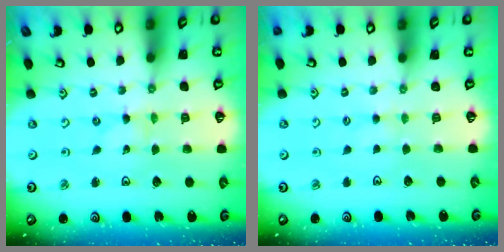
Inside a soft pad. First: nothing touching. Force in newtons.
{"total": 1.8, "press": 1.7, "slide": 0.3}